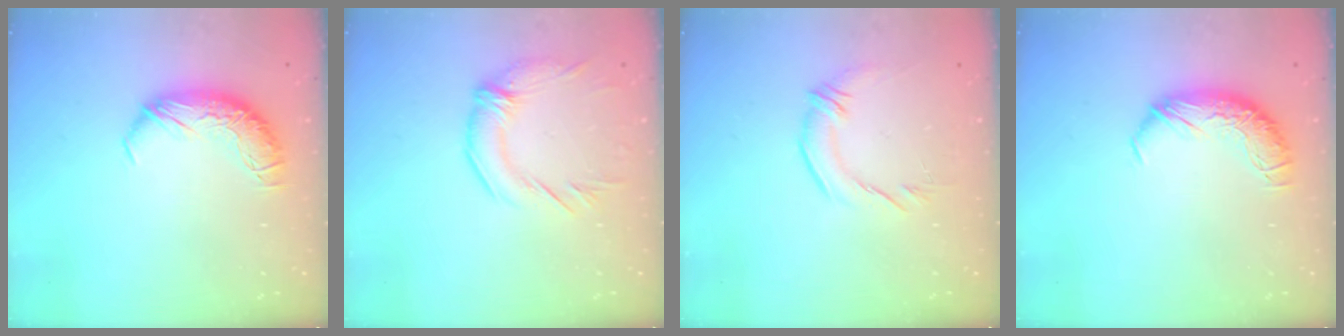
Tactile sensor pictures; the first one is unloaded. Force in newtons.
{"total": 2.8, "press": 1.9, "slide": 2.2}
{"total": 1.8, "press": 0.7, "slide": 1.7}
{"total": 0.0}